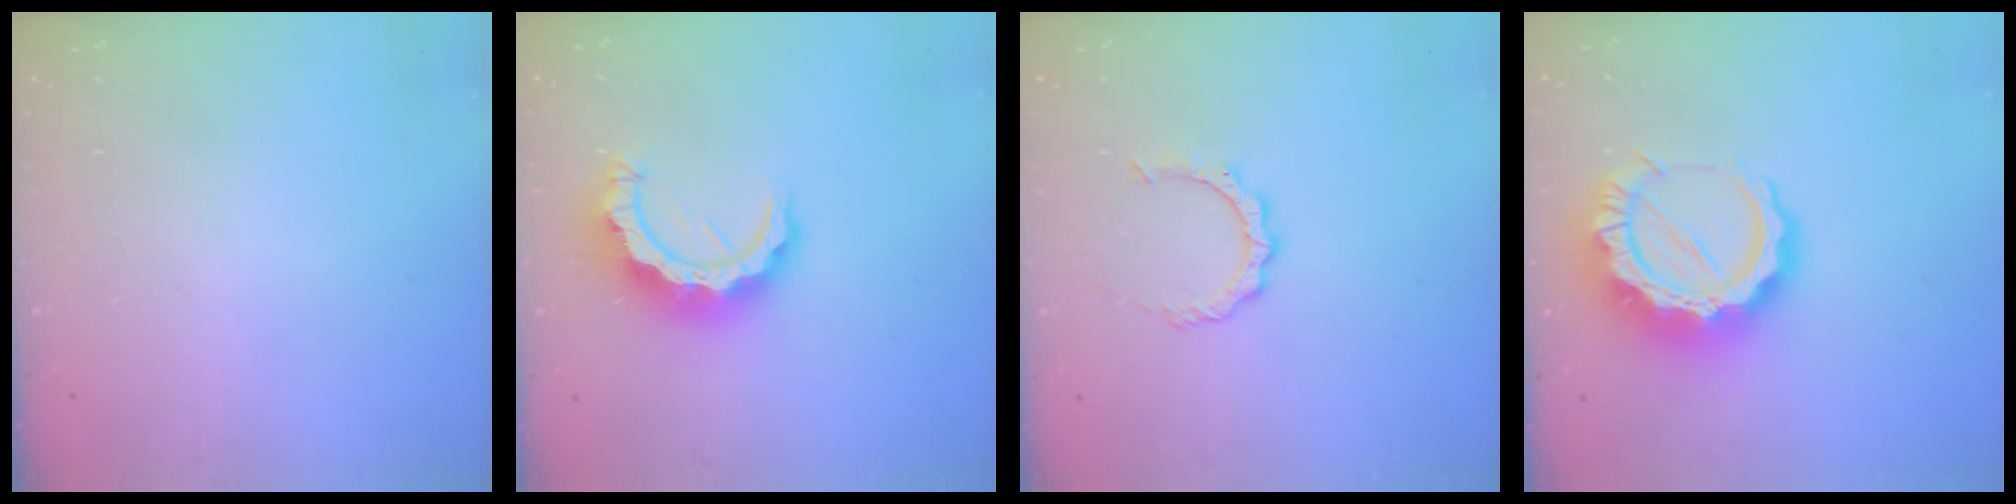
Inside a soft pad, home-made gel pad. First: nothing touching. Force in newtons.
{"total": 11.8, "press": 11.7, "slide": 0.9}
{"total": 5.3, "press": 5.3, "slide": 0.4}
{"total": 19.3, "press": 19.2, "slide": 1.8}